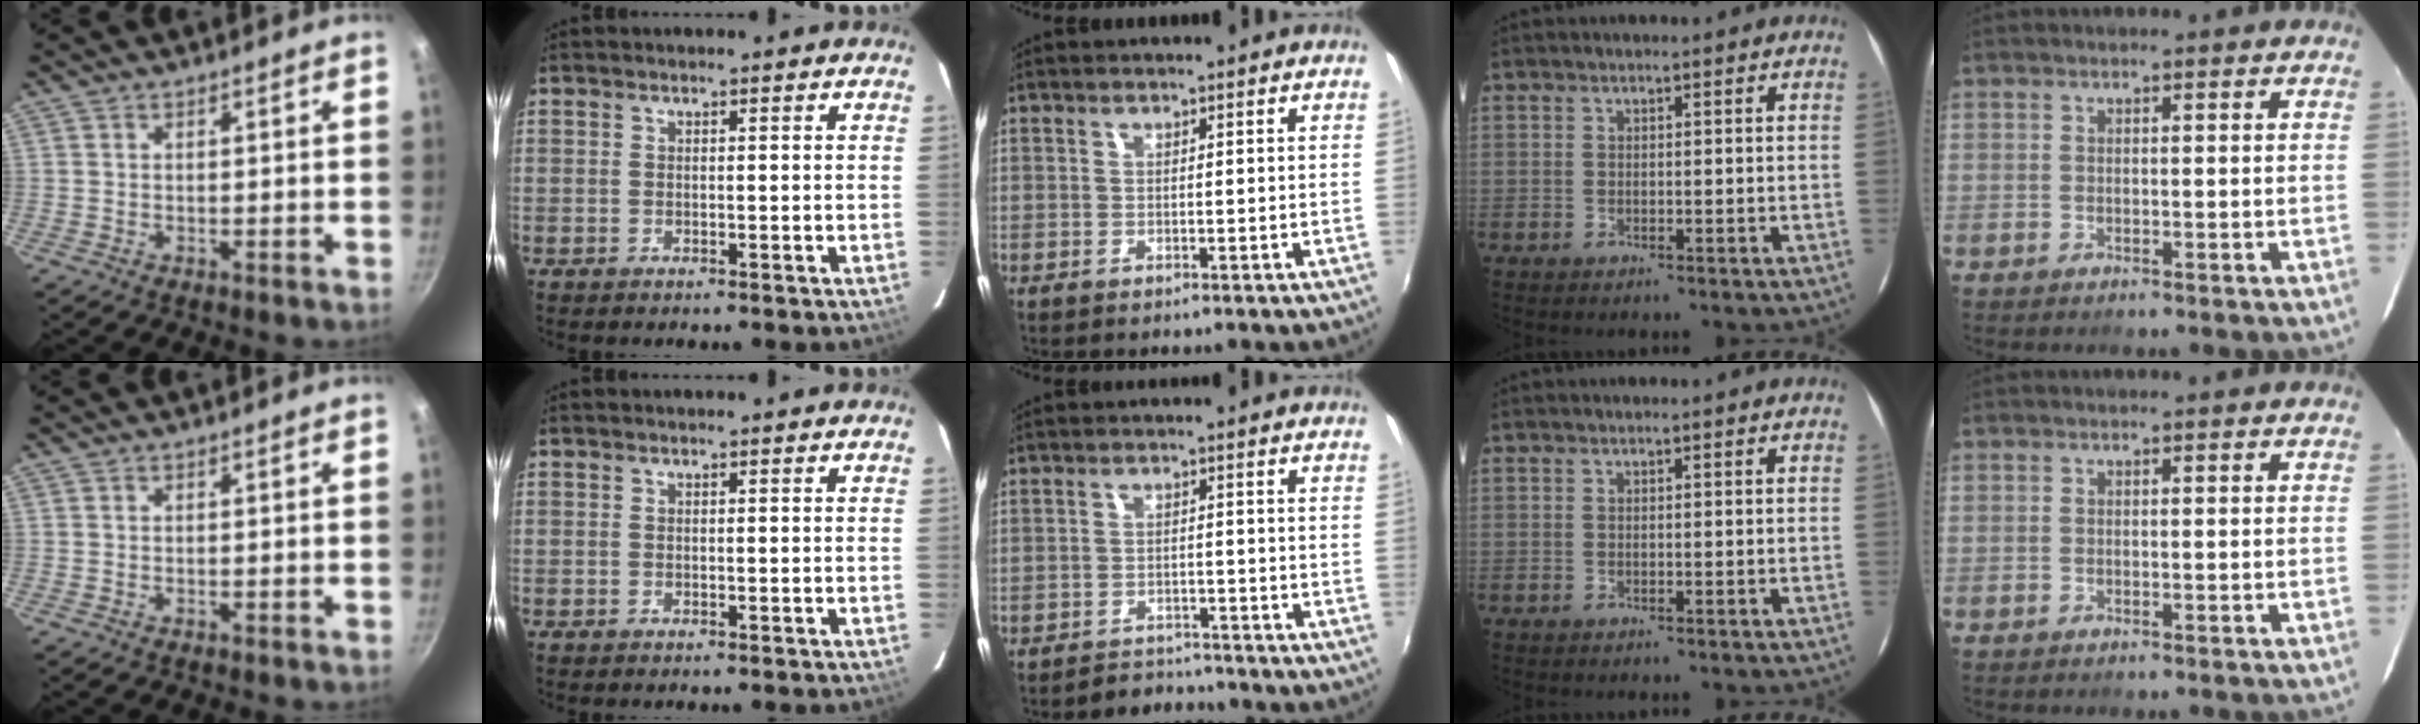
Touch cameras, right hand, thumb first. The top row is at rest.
{"middle": {"total": 4.4, "force": [-4.2, 1.3, -0.1], "torque": [-0.013, 0.003, -0.067]}}